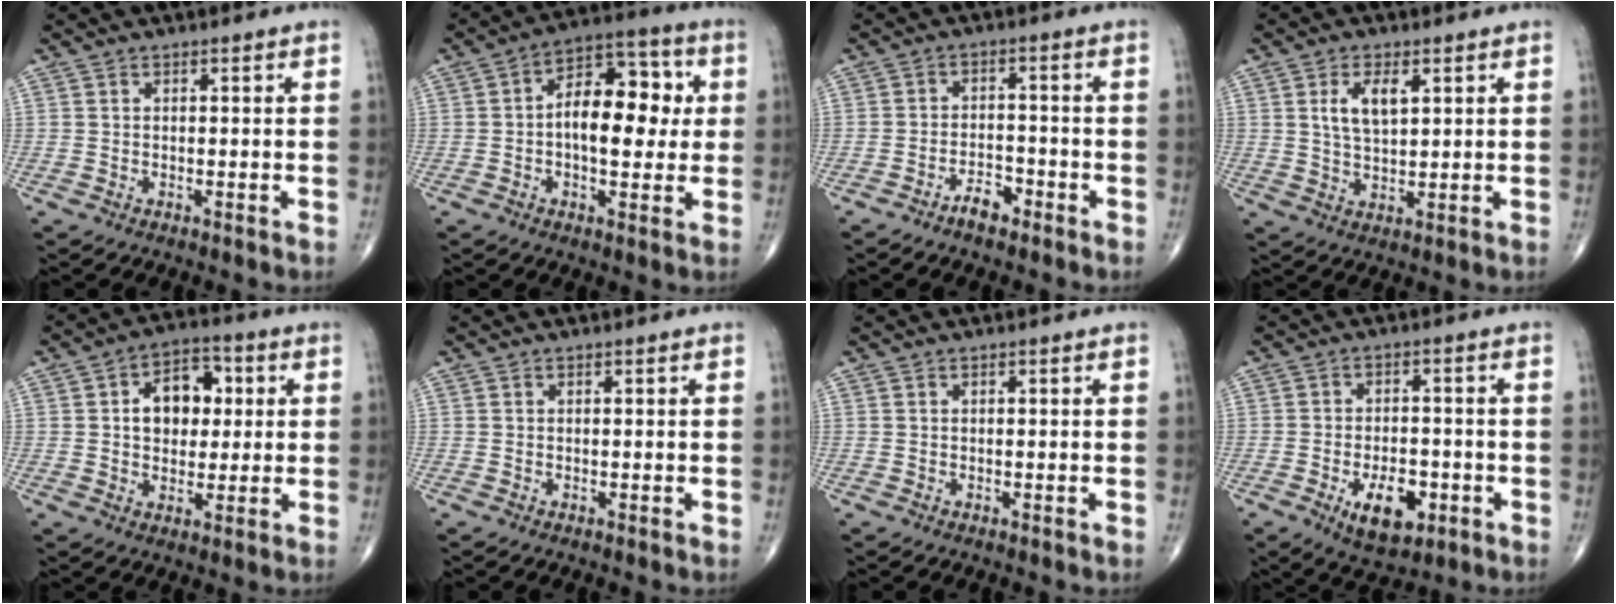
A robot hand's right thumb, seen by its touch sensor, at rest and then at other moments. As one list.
[{"total": 13.4, "force": [0.7, 7.4, 11.2], "torque": [-0.141, 0.025, 0.002]}, {"total": 3.6, "force": [-2.7, 1.5, 1.9], "torque": [-0.029, 0.020, -0.047]}, {"total": 6.0, "force": [2.2, 2.8, 4.9], "torque": [-0.090, -0.010, 0.045]}, {"total": 10.2, "force": [1.8, 7.1, 7.1], "torque": [-0.073, 0.012, 0.024]}, {"total": 0.0}, {"total": 0.0}, {"total": 9.2, "force": [-3.5, 5.0, 6.9], "torque": [-0.091, 0.009, -0.047]}]